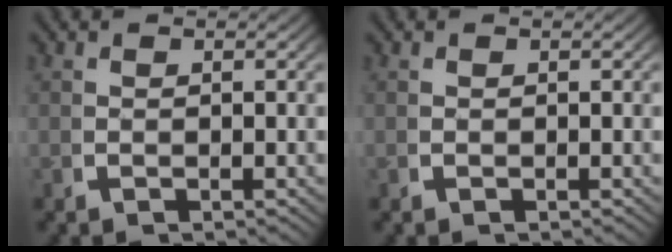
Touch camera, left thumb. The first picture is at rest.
{"total": 0.0}